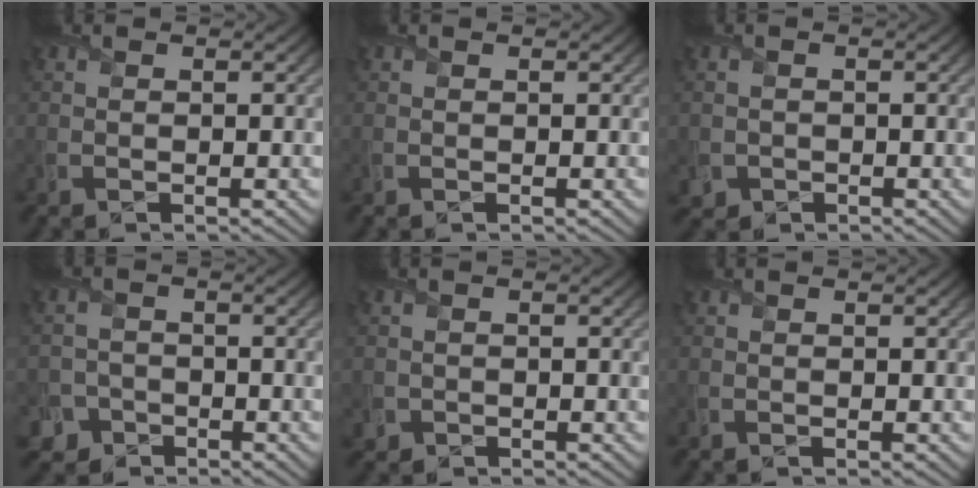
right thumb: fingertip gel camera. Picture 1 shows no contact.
{"total": 0.0}
{"total": 1.7, "force": [-0.8, 1.5, 0.1], "torque": [0.002, -0.008, -0.017]}
{"total": 3.9, "force": [-2.6, 2.9, 0.5], "torque": [0.003, 0.001, -0.053]}
{"total": 1.3, "force": [-0.6, 1.1, 0.0], "torque": [0.005, -0.006, -0.015]}
{"total": 0.0}